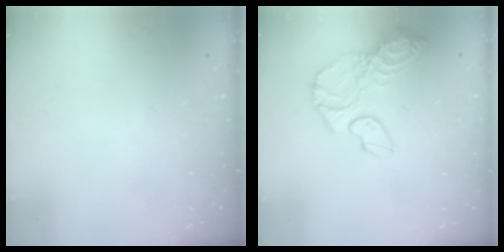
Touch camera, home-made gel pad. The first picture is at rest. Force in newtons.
{"total": 13.0, "press": 12.6, "slide": 3.3}